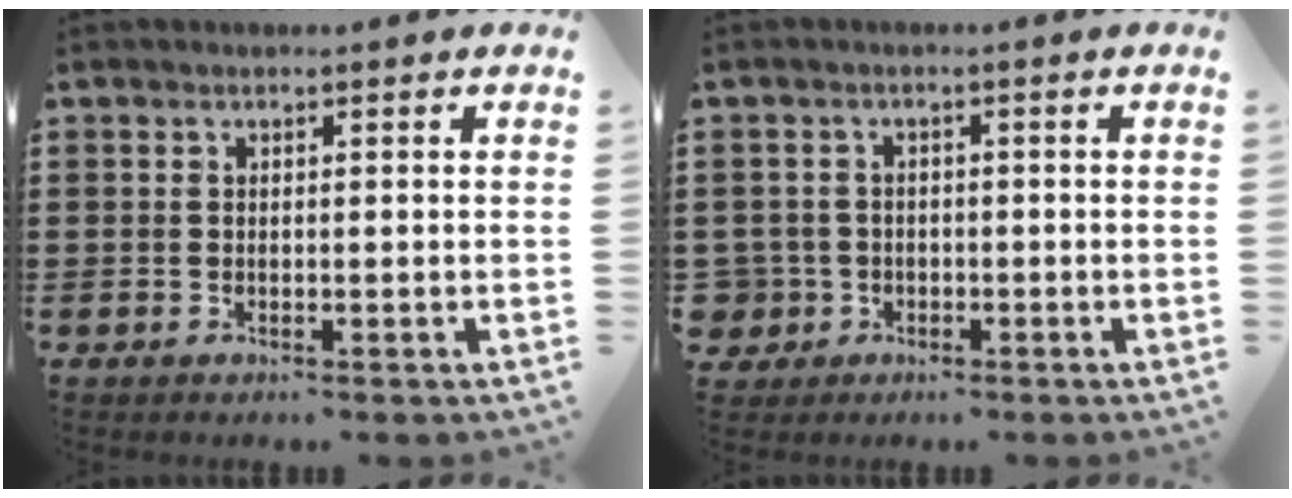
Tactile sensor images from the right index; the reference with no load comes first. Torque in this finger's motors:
{"motor_torque": [-0.24, 0.35, 0.01, -0.01]}